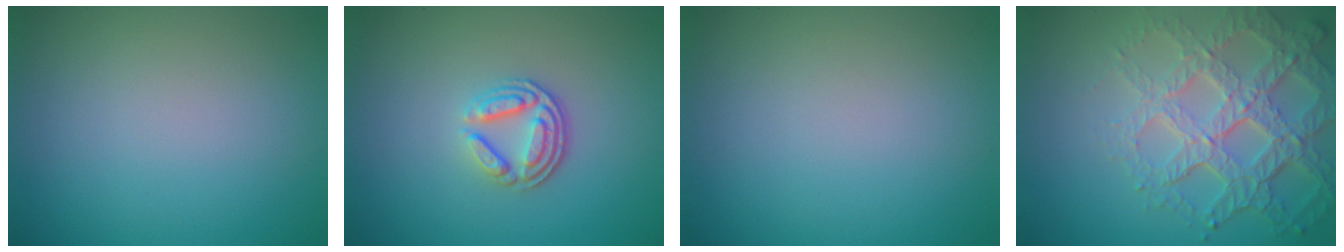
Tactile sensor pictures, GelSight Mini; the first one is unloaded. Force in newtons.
{"total": 3.5, "press": 2.6, "slide": 2.4}
{"total": 0.0}
{"total": 7.3, "press": 5.1, "slide": 5.2}